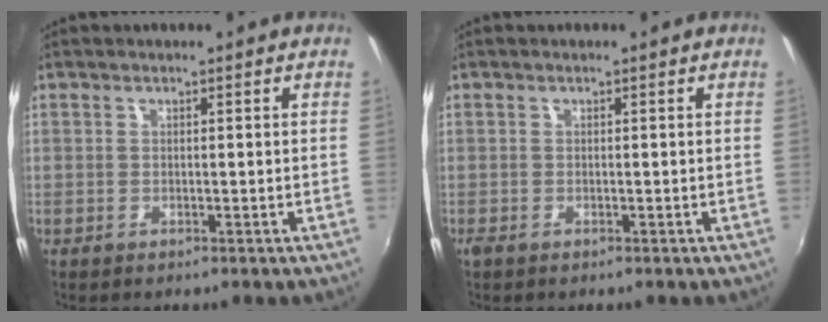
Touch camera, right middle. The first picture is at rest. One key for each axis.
{"total": 0.6, "fx": -0.4, "fy": 0.1, "fz": 0.5, "tx": -0.010, "ty": -0.002, "tz": -0.008}